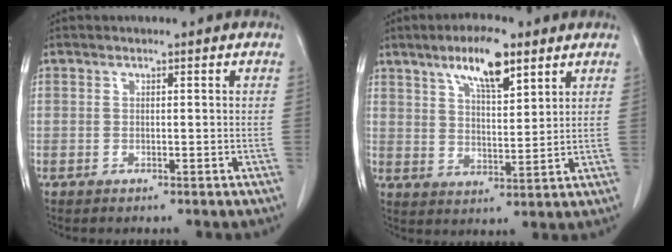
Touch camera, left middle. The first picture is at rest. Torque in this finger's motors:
{"motor_torque": [1.21, -0.92, 0.14, 0.05]}